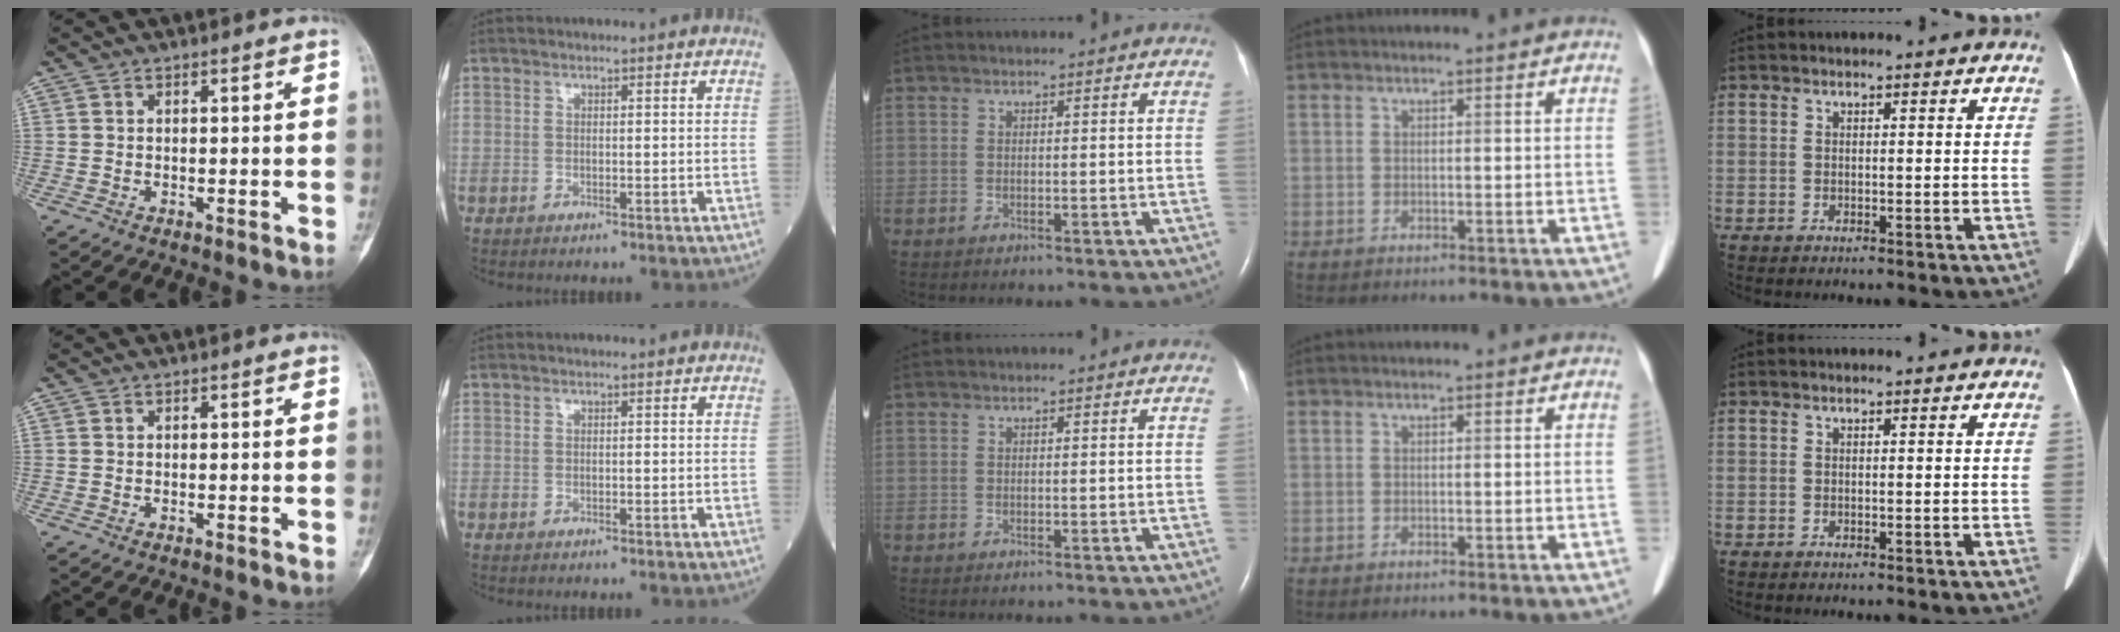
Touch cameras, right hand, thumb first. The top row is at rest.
{}